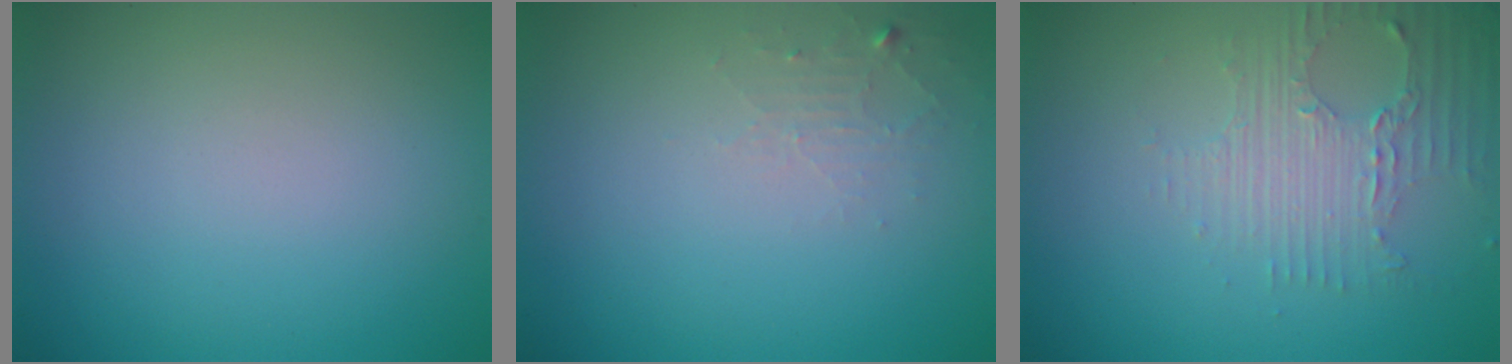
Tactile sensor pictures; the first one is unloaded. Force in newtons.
{"total": 1.3, "press": 1.3, "slide": 0.2}
{"total": 3.8, "press": 2.7, "slide": 2.7}